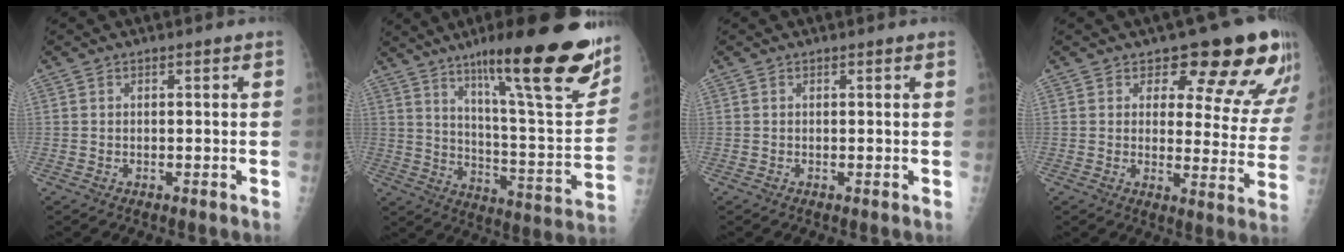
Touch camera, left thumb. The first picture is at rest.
{"total": 27.9, "force": [17.3, 4.7, 21.4], "torque": [-0.288, -0.069, 0.263]}
{"total": 0.7, "force": [0.6, -0.1, 0.3], "torque": [-0.014, 0.000, 0.009]}
{"total": 15.4, "force": [11.5, 5.7, 8.4], "torque": [-0.049, -0.077, 0.125]}